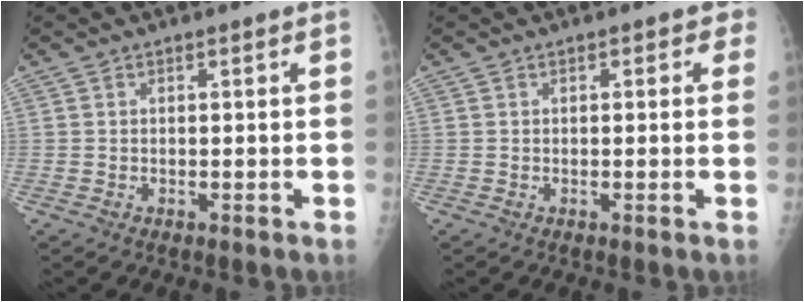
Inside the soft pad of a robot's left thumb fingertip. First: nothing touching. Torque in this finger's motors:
{"motor_torque": [-0.46, 0.10, -0.15, -0.08, 0.05]}